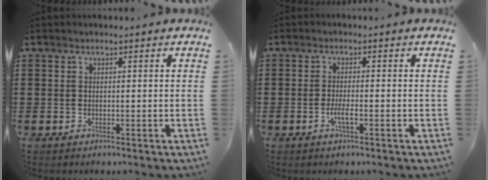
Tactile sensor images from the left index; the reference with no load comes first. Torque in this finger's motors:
{"motor_torque": [0.37, 0.22, 0.08, 0.03]}